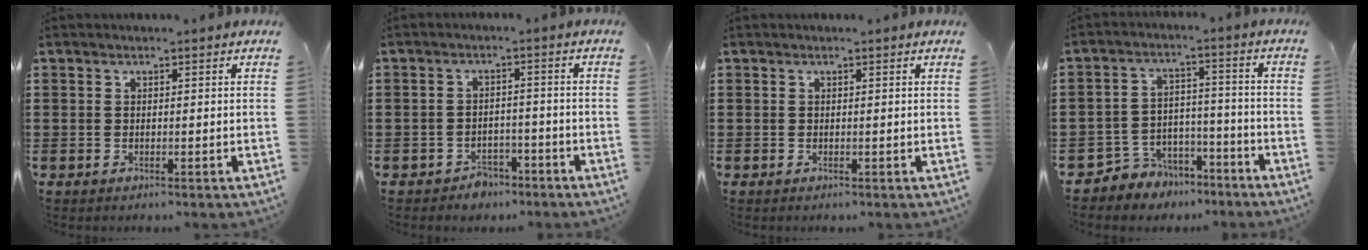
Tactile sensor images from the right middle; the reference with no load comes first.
{"total": 2.8, "force": [-2.6, 1.1, 0.1], "torque": [-0.011, 0.004, -0.055]}
{"total": 0.0}
{"total": 5.0, "force": [-4.4, 2.4, -0.2], "torque": [-0.007, 0.014, -0.092]}